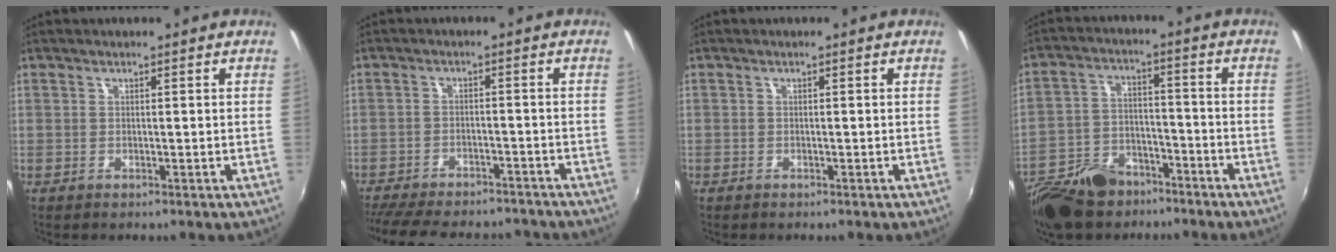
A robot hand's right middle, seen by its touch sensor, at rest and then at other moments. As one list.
[{"total": 18.3, "force": [-15.6, 5.5, 7.7], "torque": [-0.168, -0.016, -0.216]}, {"total": 0.7, "force": [-0.6, 0.4, 0.0], "torque": [-0.002, 0.001, -0.010]}, {"total": 15.9, "force": [-11.5, 8.1, 7.3], "torque": [-0.181, -0.007, -0.204]}]